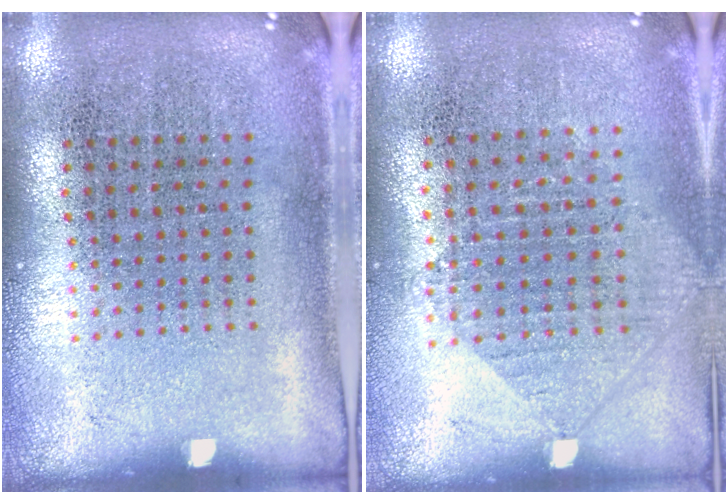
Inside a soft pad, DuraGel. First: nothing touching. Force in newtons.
{"total": 1.0, "press": 0.9, "slide": 0.2}